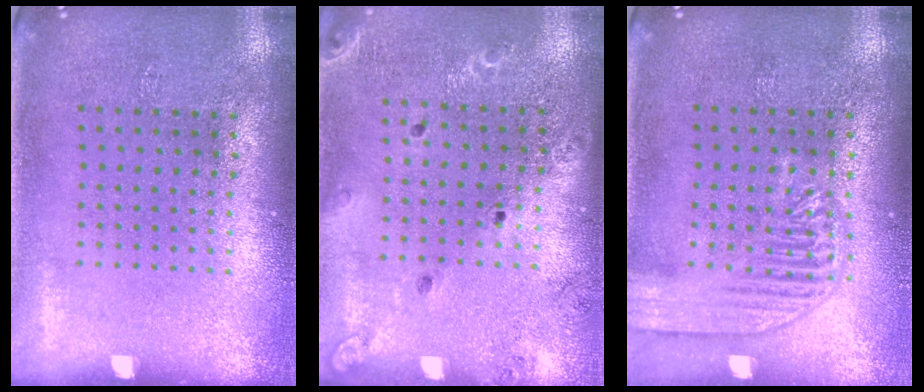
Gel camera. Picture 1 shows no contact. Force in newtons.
{"total": 1.4, "press": 1.4, "slide": 0.1}
{"total": 3.0, "press": 3.0, "slide": 0.3}